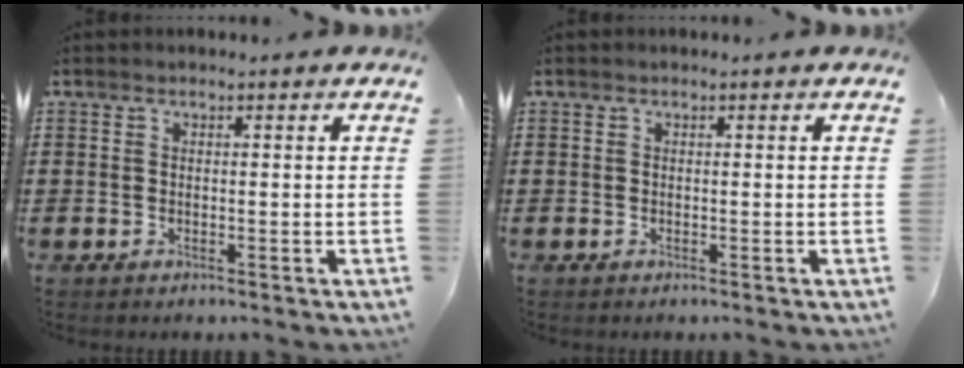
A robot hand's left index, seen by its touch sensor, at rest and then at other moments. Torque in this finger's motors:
{"motor_torque": [0.00, 0.00, 0.00, 0.00]}